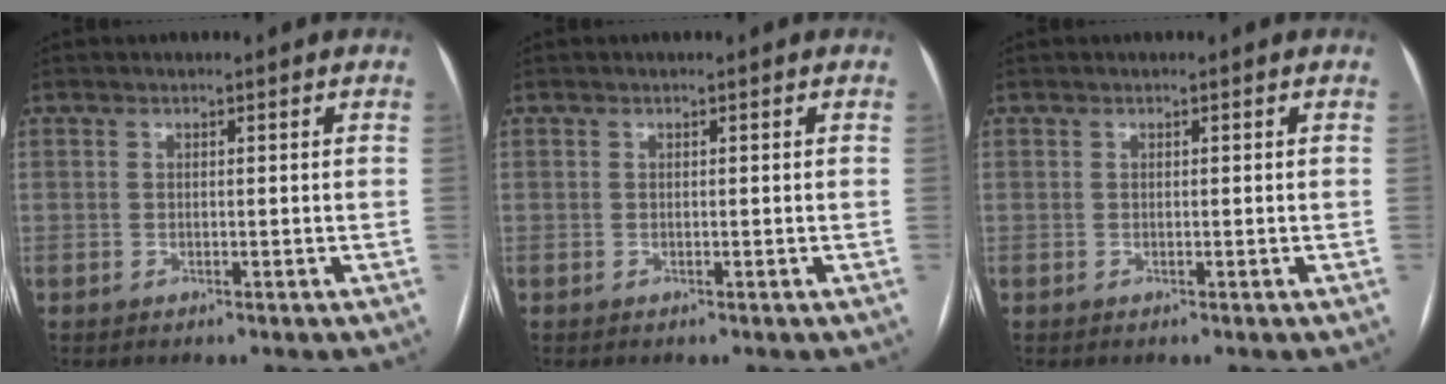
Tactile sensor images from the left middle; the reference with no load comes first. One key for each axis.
{"total": 0.0}
{"total": 0.0}